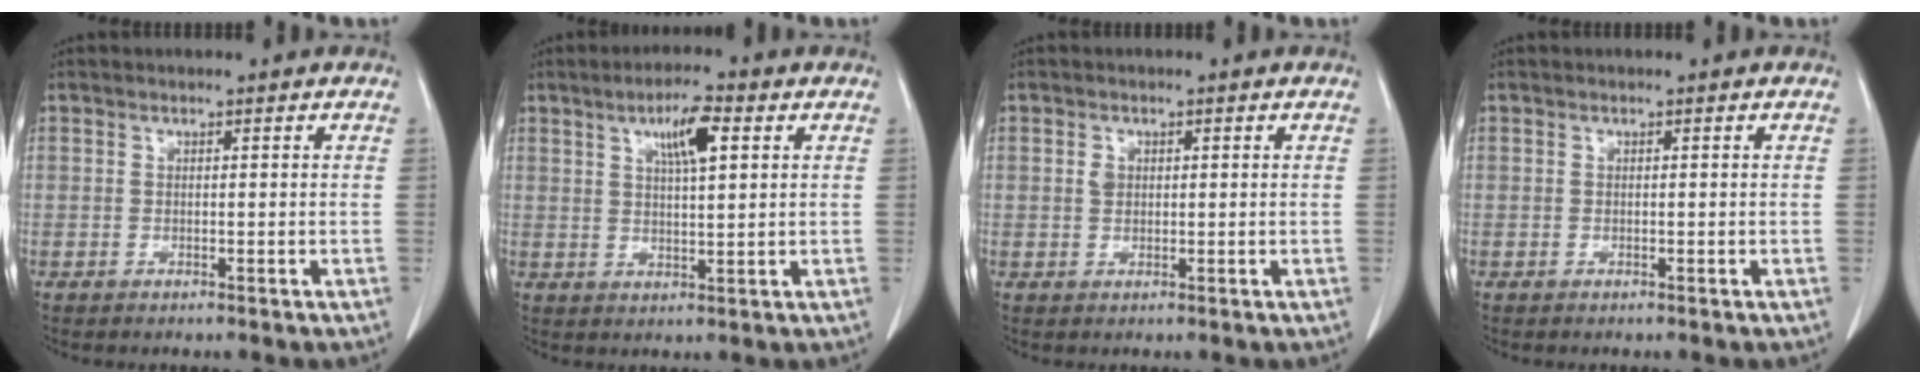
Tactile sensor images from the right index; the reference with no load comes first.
{"total": 6.3, "force": [2.7, 1.1, 5.6], "torque": [-0.098, 0.005, 0.045]}
{"total": 1.5, "force": [0.4, 1.2, 0.9], "torque": [-0.015, 0.003, 0.007]}
{"total": 0.0}